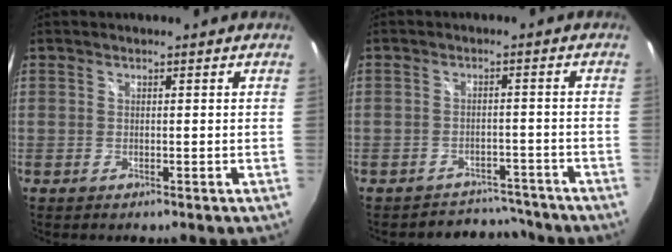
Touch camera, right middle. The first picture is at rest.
{"total": 7.3, "force": [-6.8, 2.7, 0.2], "torque": [-0.007, 0.015, -0.089]}